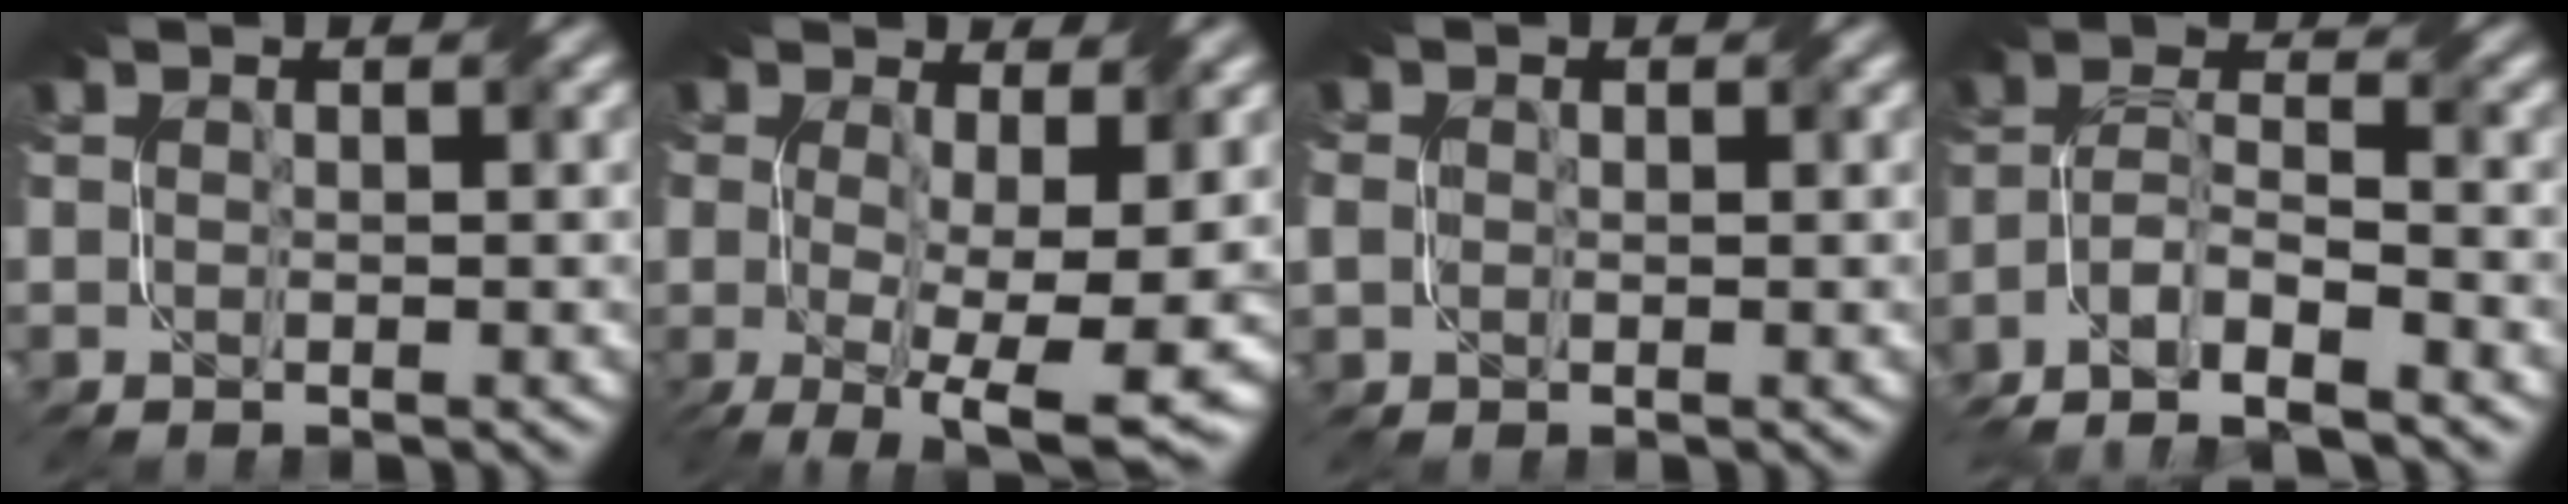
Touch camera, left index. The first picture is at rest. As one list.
[{"total": 9.5, "force": [-0.9, 4.0, 8.6], "torque": [-0.139, -0.026, -0.003]}, {"total": 2.0, "force": [0.3, 1.8, 0.9], "torque": [-0.023, 0.003, 0.007]}, {"total": 8.1, "force": [-5.9, 2.6, 5.0], "torque": [-0.092, -0.002, -0.115]}]